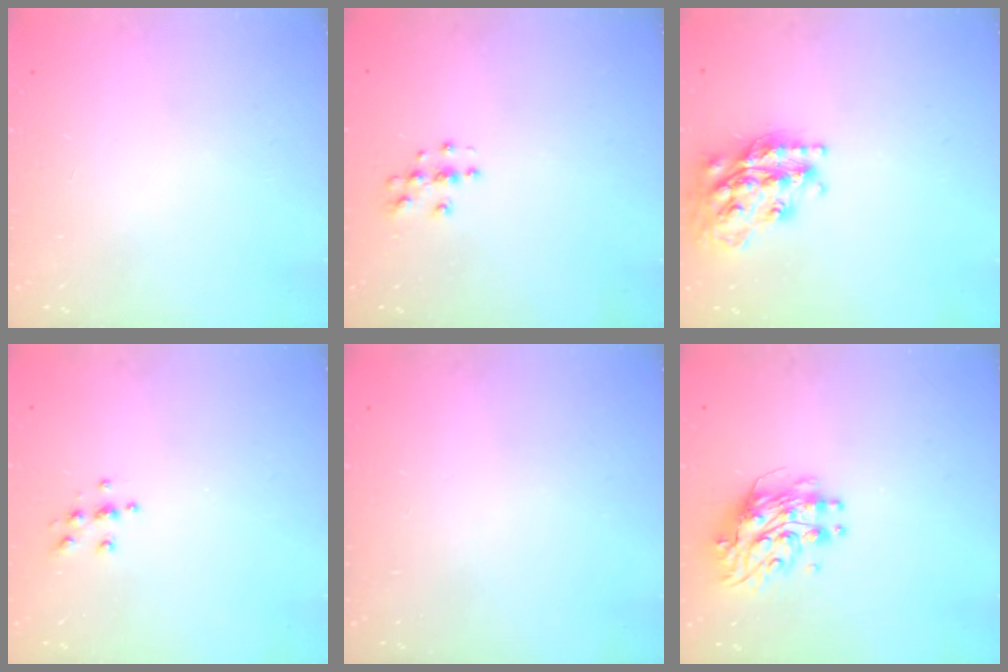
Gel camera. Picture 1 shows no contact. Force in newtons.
{"total": 3.8, "press": 3.8, "slide": 0.3}
{"total": 19.6, "press": 19.6, "slide": 1.4}
{"total": 5.5, "press": 5.5, "slide": 0.4}
{"total": 0.0}
{"total": 9.0, "press": 9.0, "slide": 0.9}